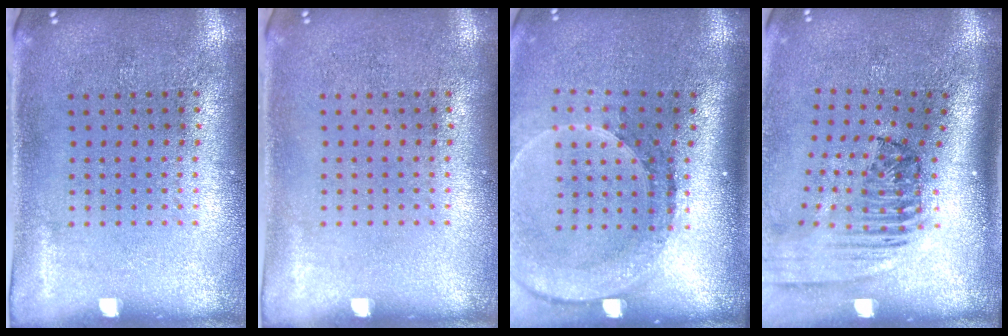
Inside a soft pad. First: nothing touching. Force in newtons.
{"total": 0.0}
{"total": 2.6, "press": 1.9, "slide": 1.8}
{"total": 2.4, "press": 1.7, "slide": 1.7}